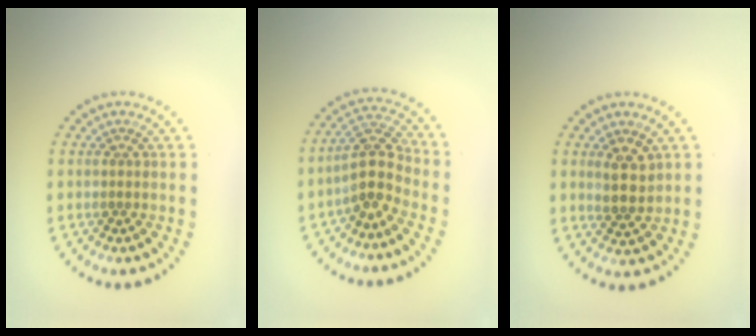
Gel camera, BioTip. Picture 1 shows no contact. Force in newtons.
{"total": 3.4, "press": 3.0, "slide": 1.7}
{"total": 2.5, "press": 2.4, "slide": 0.9}